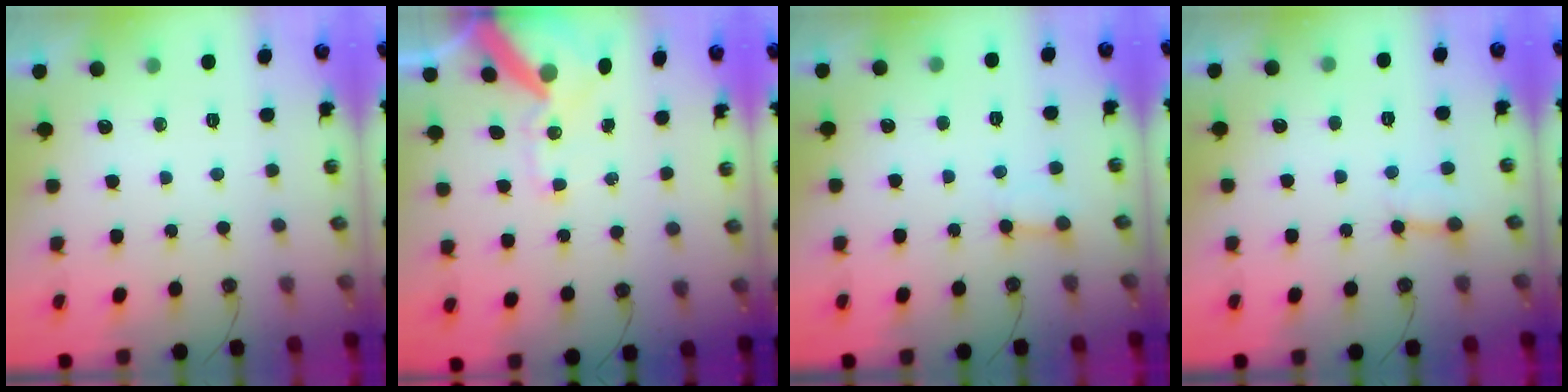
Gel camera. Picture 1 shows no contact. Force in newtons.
{"total": 13.5, "press": 13.4, "slide": 2.1}
{"total": 3.0, "press": 2.9, "slide": 0.3}
{"total": 3.8, "press": 3.7, "slide": 0.7}